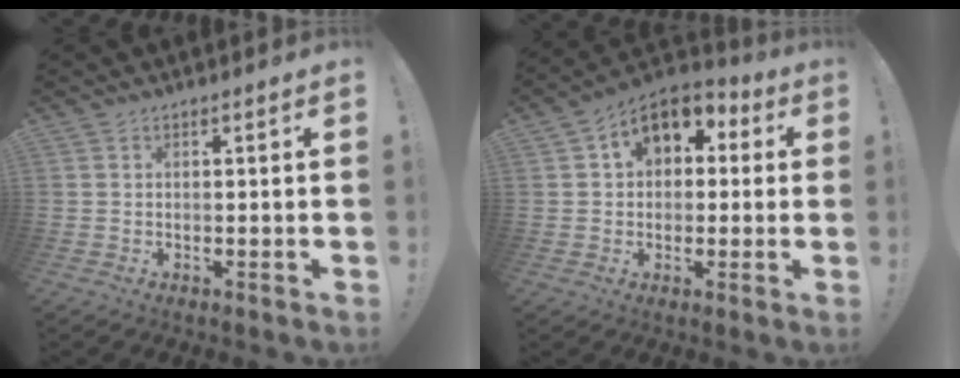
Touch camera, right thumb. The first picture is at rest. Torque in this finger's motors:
{"motor_torque": [0.76, 1.24, 0.18, -0.04, 0.24]}